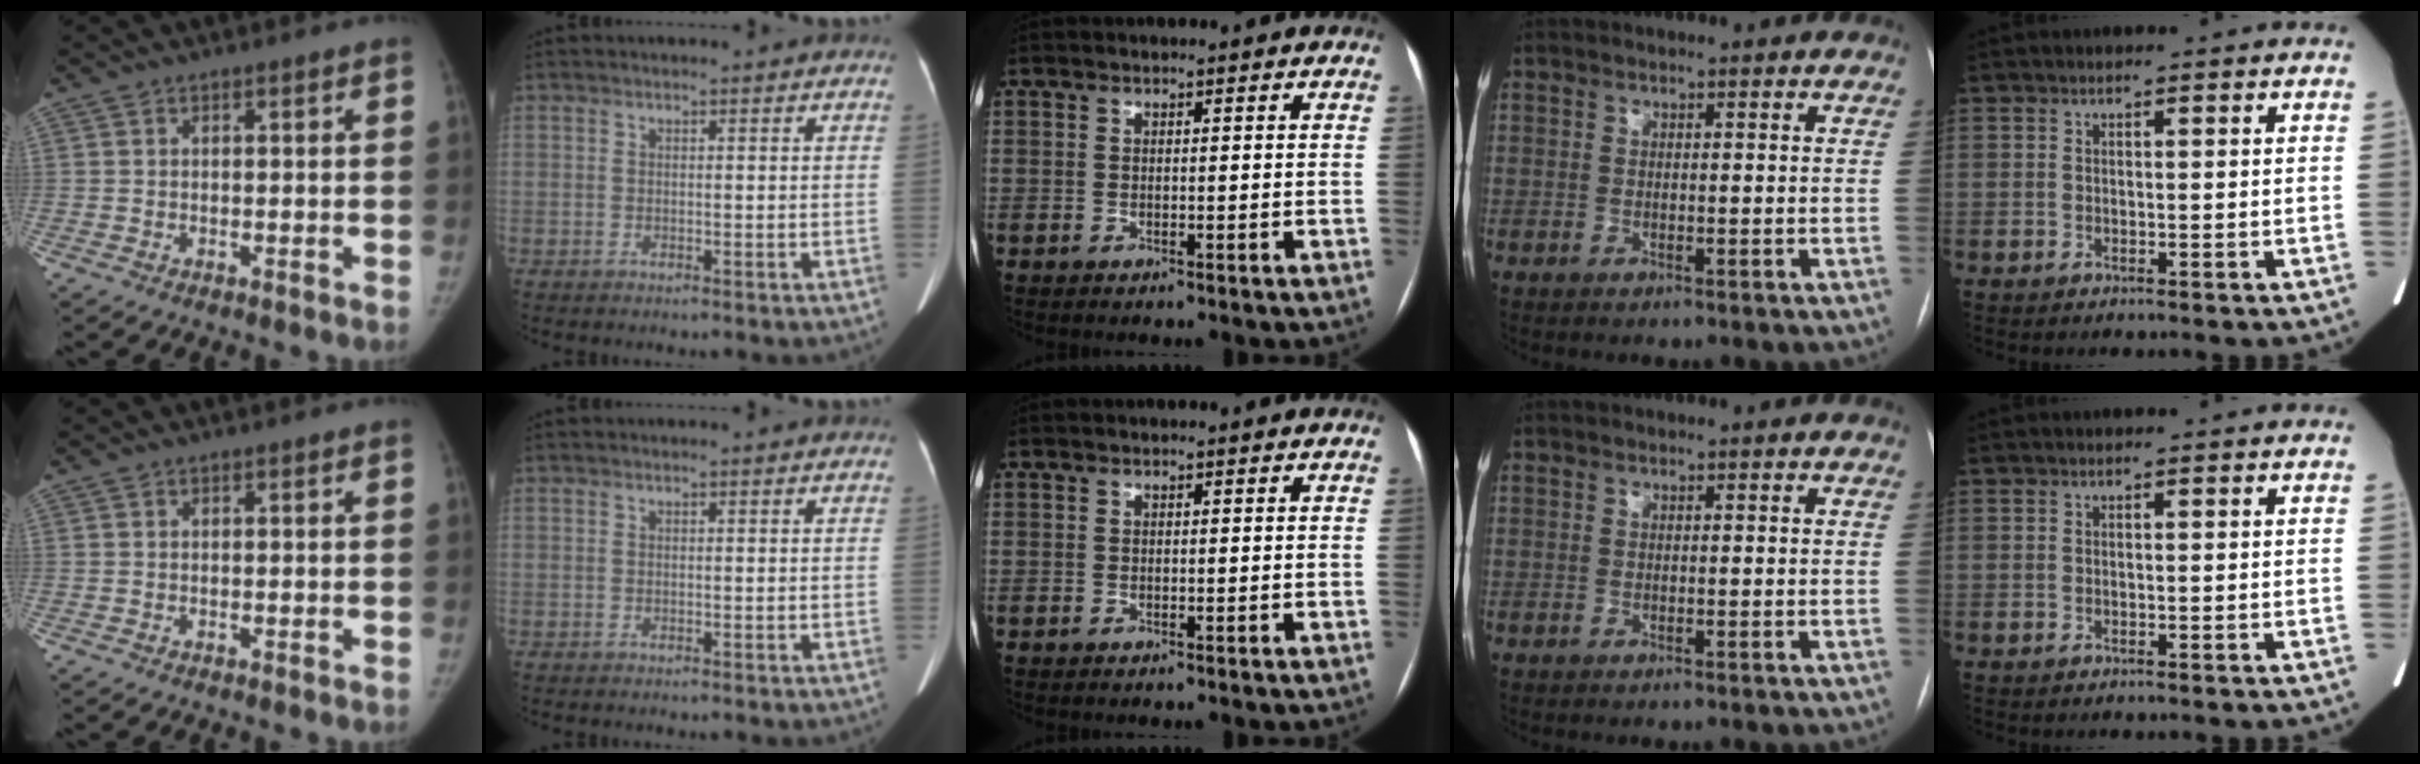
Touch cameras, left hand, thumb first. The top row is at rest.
{}